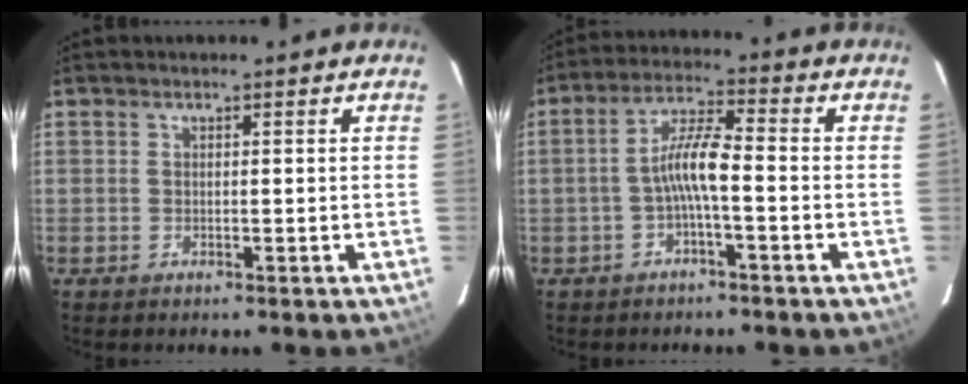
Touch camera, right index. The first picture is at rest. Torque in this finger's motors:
{"motor_torque": [0.61, -0.38, 0.50, 0.14]}